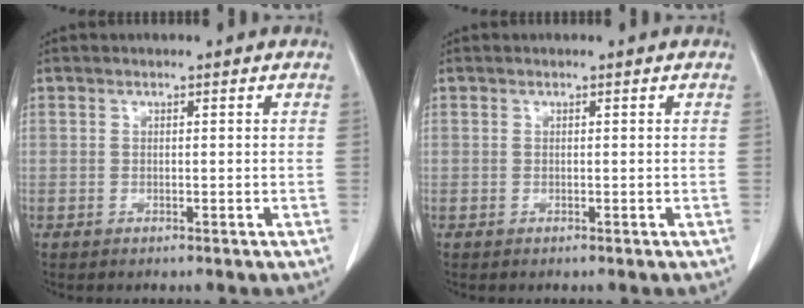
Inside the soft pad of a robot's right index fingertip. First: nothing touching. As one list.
[{"total": 0.0}]